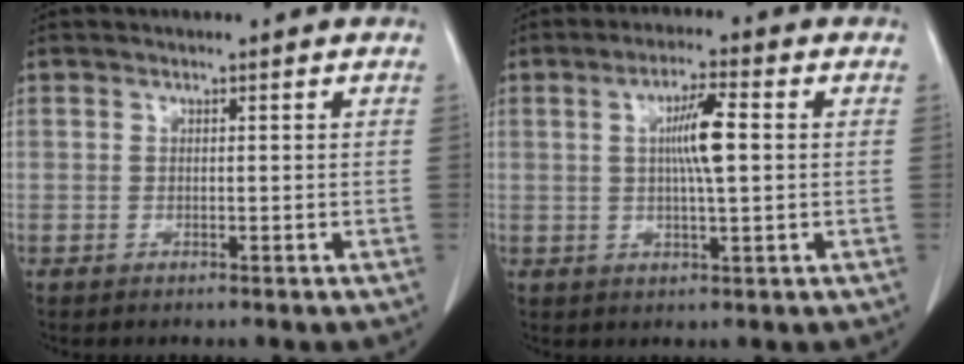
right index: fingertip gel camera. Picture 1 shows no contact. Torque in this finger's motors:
{"motor_torque": [1.11, 0.03, 0.22, 0.07]}